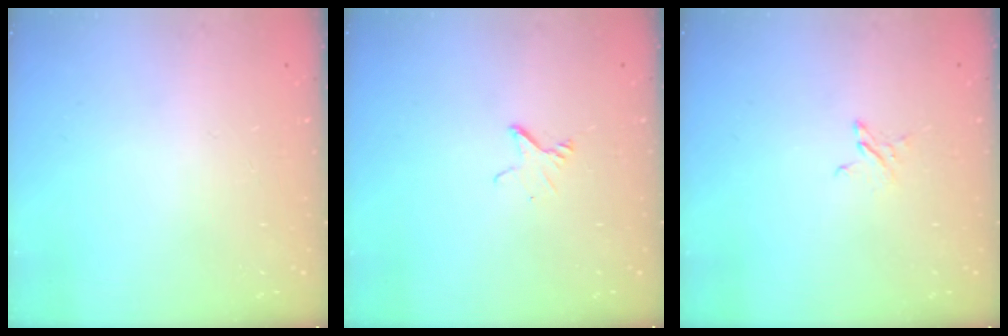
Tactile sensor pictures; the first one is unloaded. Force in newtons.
{"total": 2.5, "press": 2.5, "slide": 0.1}
{"total": 2.7, "press": 2.7, "slide": 0.3}